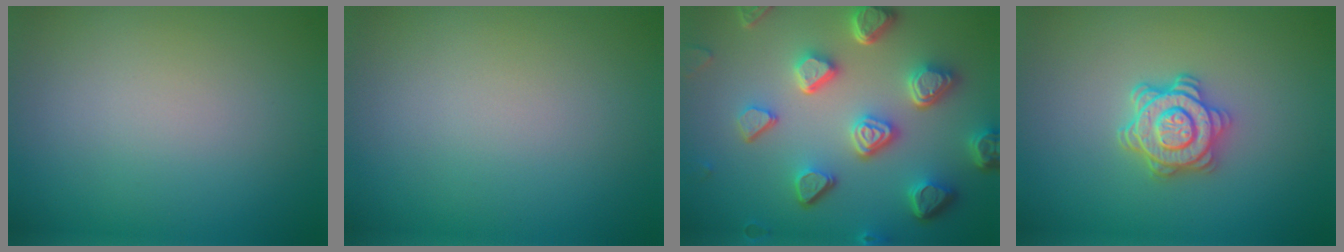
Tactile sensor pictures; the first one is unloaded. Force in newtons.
{"total": 0.0}
{"total": 7.4, "press": 5.6, "slide": 4.8}
{"total": 3.9, "press": 3.4, "slide": 1.9}